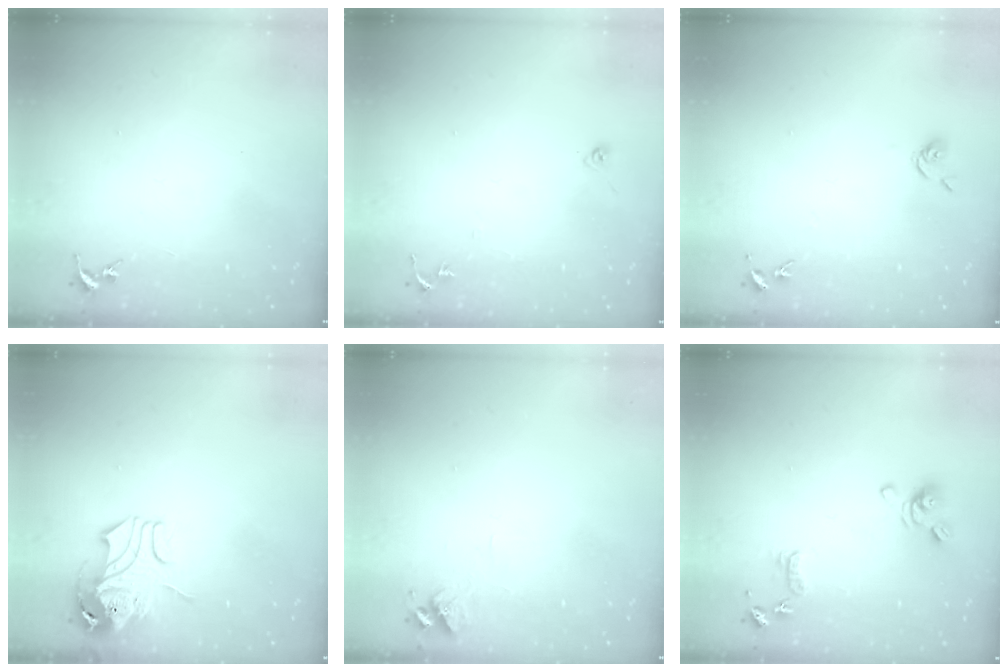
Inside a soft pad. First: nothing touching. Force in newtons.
{"total": 6.2, "press": 6.1, "slide": 0.5}
{"total": 6.3, "press": 6.3, "slide": 0.5}
{"total": 9.5, "press": 9.4, "slide": 1.2}
{"total": 6.4, "press": 6.4, "slide": 0.8}
{"total": 9.8, "press": 9.7, "slide": 1.7}